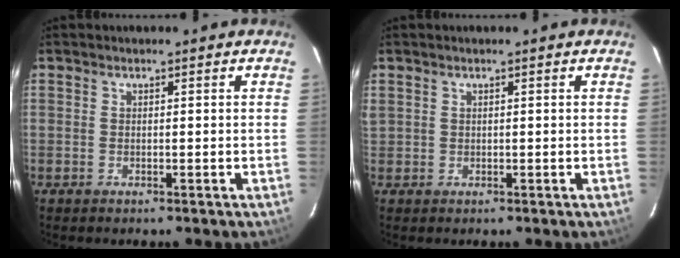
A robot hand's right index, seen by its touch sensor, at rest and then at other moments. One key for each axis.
{"total": 0.7, "fx": 0.4, "fy": 0.6, "fz": 0.2, "tx": -0.004, "ty": 0.005, "tz": 0.007}